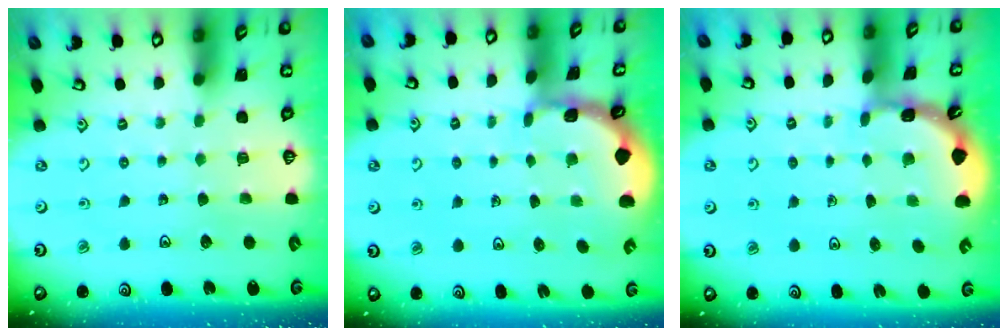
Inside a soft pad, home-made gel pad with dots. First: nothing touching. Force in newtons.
{"total": 1.3, "press": 1.2, "slide": 0.1}
{"total": 1.9, "press": 1.9, "slide": 0.1}